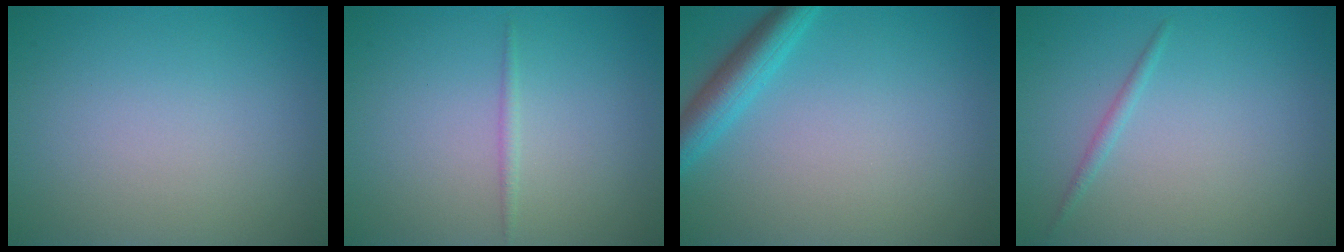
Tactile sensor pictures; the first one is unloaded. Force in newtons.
{"total": 0.7, "press": 0.7, "slide": 0.0}
{"total": 3.4, "press": 3.4, "slide": 0.2}
{"total": 0.9, "press": 0.9, "slide": 0.1}